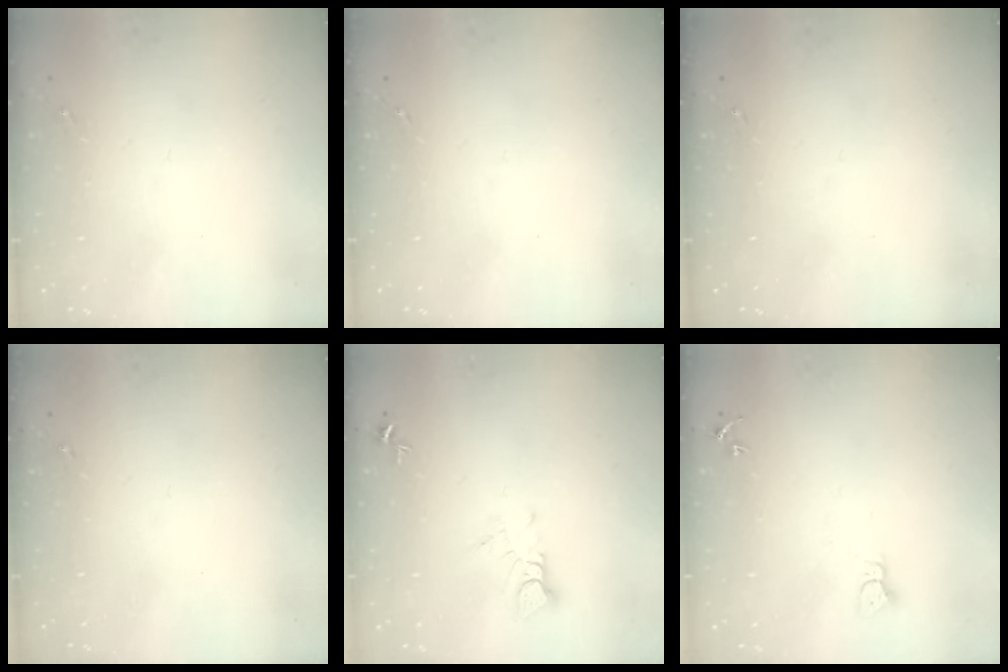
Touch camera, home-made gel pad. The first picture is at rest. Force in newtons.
{"total": 0.0}
{"total": 0.0}
{"total": 0.0}
{"total": 3.8, "press": 3.8, "slide": 0.4}
{"total": 2.3, "press": 2.3, "slide": 0.2}